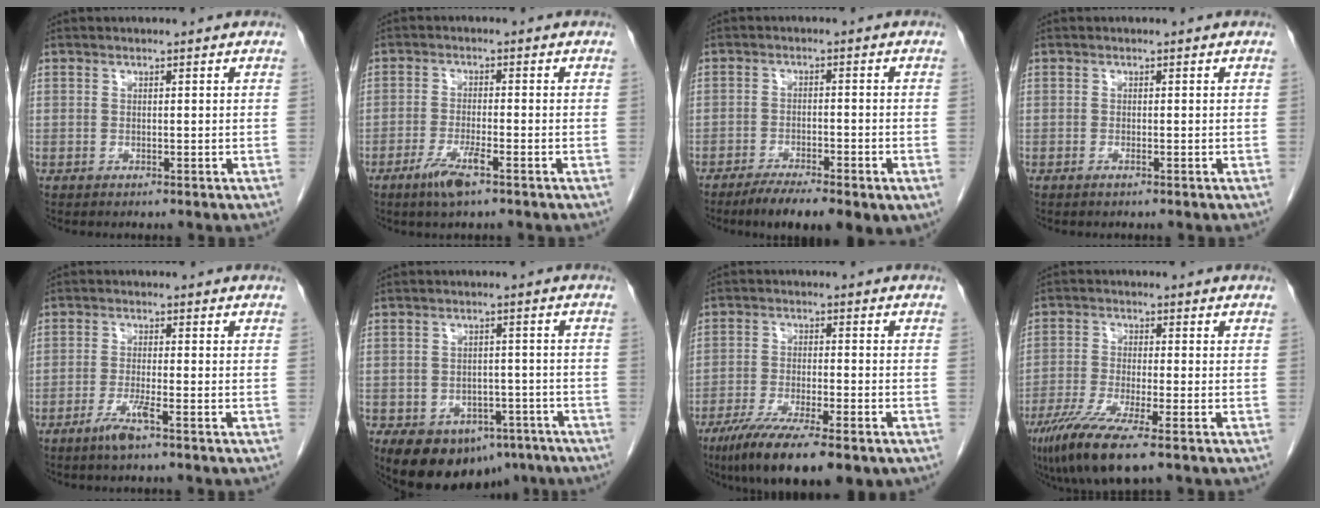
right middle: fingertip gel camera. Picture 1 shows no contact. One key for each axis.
{"total": 4.6, "fx": -2.8, "fy": 0.3, "fz": 3.6, "tx": -0.074, "ty": -0.008, "tz": -0.054}
{"total": 9.7, "fx": -5.9, "fy": 2.5, "fz": 7.2, "tx": -0.108, "ty": -0.010, "tz": -0.090}
{"total": 0.5, "fx": -0.3, "fy": 0.0, "fz": 0.4, "tx": -0.009, "ty": 0.000, "tz": -0.005}
{"total": 3.5, "fx": -2.2, "fy": -0.3, "fz": 2.7, "tx": -0.057, "ty": -0.007, "tz": -0.046}
{"total": 13.0, "fx": -8.0, "fy": 8.2, "fz": 6.2, "tx": -0.105, "ty": 0.009, "tz": -0.105}
{"total": 13.0, "fx": -8.8, "fy": 2.4, "fz": 9.3, "tx": -0.156, "ty": -0.029, "tz": -0.140}
{"total": 9.3, "fx": -5.8, "fy": 0.5, "fz": 7.2, "tx": -0.141, "ty": -0.025, "tz": -0.103}